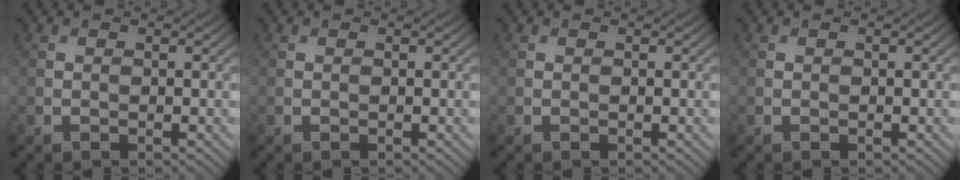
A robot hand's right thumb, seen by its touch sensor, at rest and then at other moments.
{"total": 0.0}
{"total": 0.0}
{"total": 0.0}